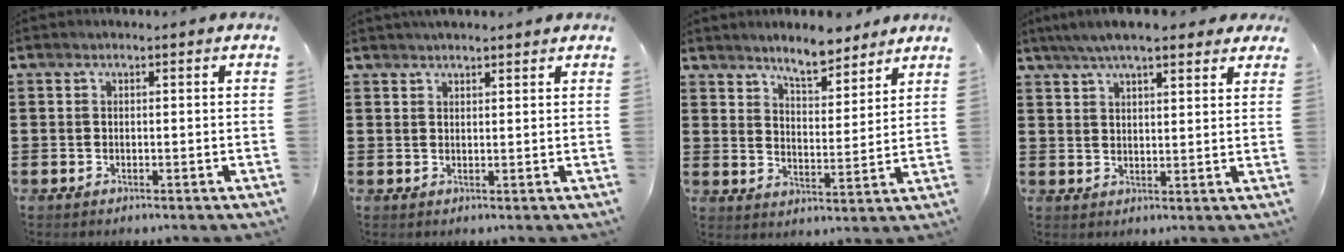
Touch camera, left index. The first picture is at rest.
{"total": 1.6, "force": [1.6, 0.1, 0.2], "torque": [-0.008, 0.004, 0.031]}
{"total": 6.1, "force": [5.8, 0.9, 1.6], "torque": [-0.043, -0.027, 0.104]}
{"total": 6.2, "force": [5.1, 1.1, 3.4], "torque": [-0.078, -0.002, 0.092]}